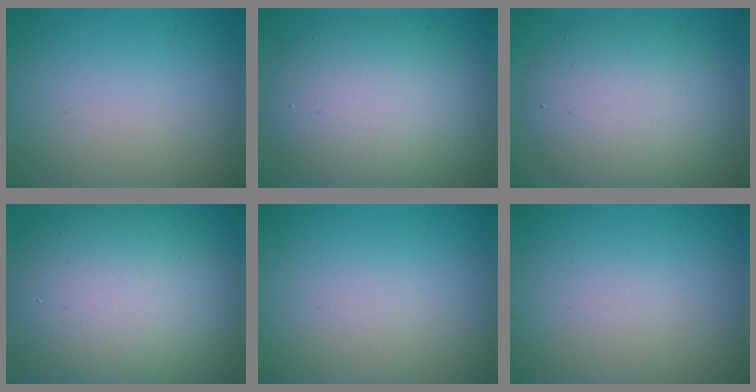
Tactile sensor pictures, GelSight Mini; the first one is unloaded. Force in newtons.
{"total": 9.3, "press": 9.3, "slide": 0.4}
{"total": 7.0, "press": 7.0, "slide": 0.3}
{"total": 13.0, "press": 12.9, "slide": 0.9}
{"total": 0.0}
{"total": 0.0}